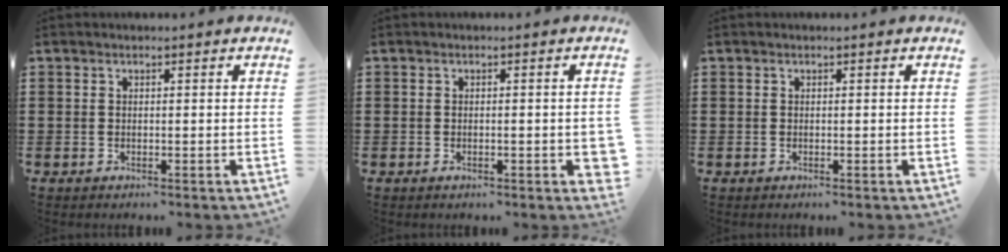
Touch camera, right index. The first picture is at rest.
{"total": 2.1, "force": [-0.5, 0.6, 2.0], "torque": [-0.033, -0.002, -0.008]}
{"total": 0.0}